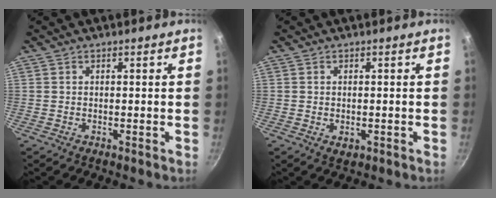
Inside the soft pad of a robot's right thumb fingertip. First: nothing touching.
{"total": 1.9, "force": [-0.4, 1.3, 1.3], "torque": [-0.020, -0.003, -0.003]}